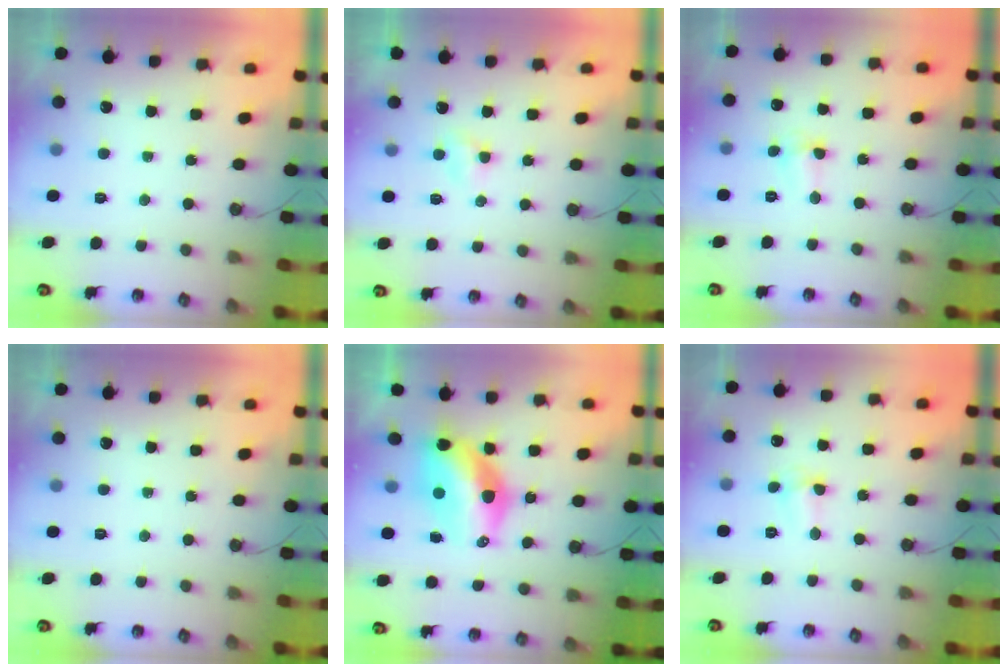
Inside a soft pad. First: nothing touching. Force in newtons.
{"total": 2.7, "press": 2.6, "slide": 0.4}
{"total": 2.9, "press": 2.8, "slide": 0.7}
{"total": 0.0}
{"total": 12.8, "press": 12.8, "slide": 1.2}
{"total": 2.8, "press": 2.8, "slide": 0.5}